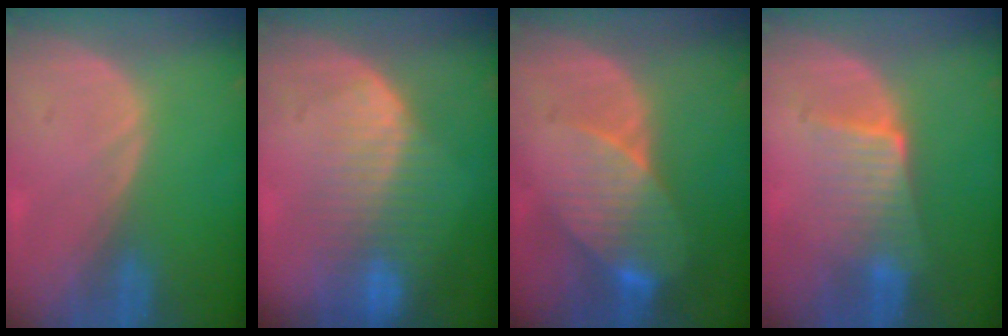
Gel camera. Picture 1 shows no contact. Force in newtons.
{"total": 8.6, "press": 7.3, "slide": 4.6}
{"total": 8.2, "press": 7.3, "slide": 3.7}
{"total": 6.5, "press": 5.6, "slide": 3.2}